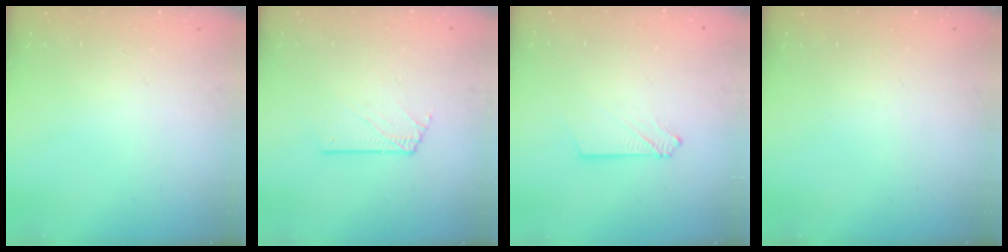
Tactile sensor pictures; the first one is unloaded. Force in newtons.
{"total": 1.6, "press": 1.6, "slide": 0.2}
{"total": 3.0, "press": 3.0, "slide": 0.4}
{"total": 0.0}